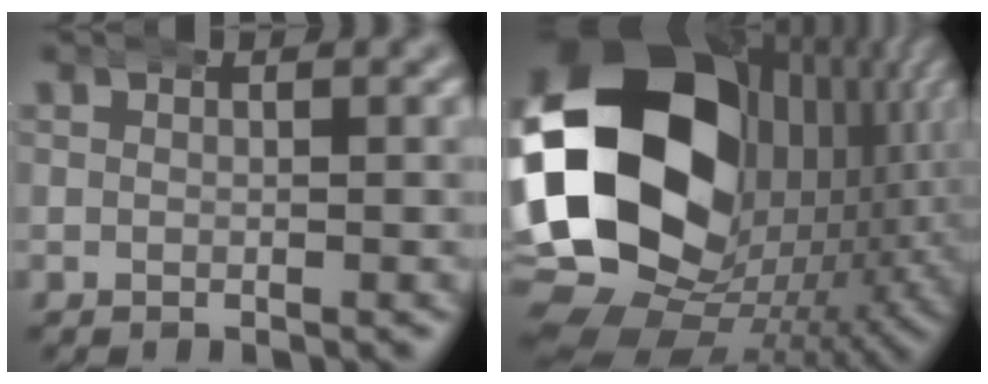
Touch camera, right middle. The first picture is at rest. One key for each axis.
{"total": 33.2, "fx": 0.7, "fy": 23.0, "fz": 23.9, "tx": -0.400, "ty": -0.065, "tz": 0.032}